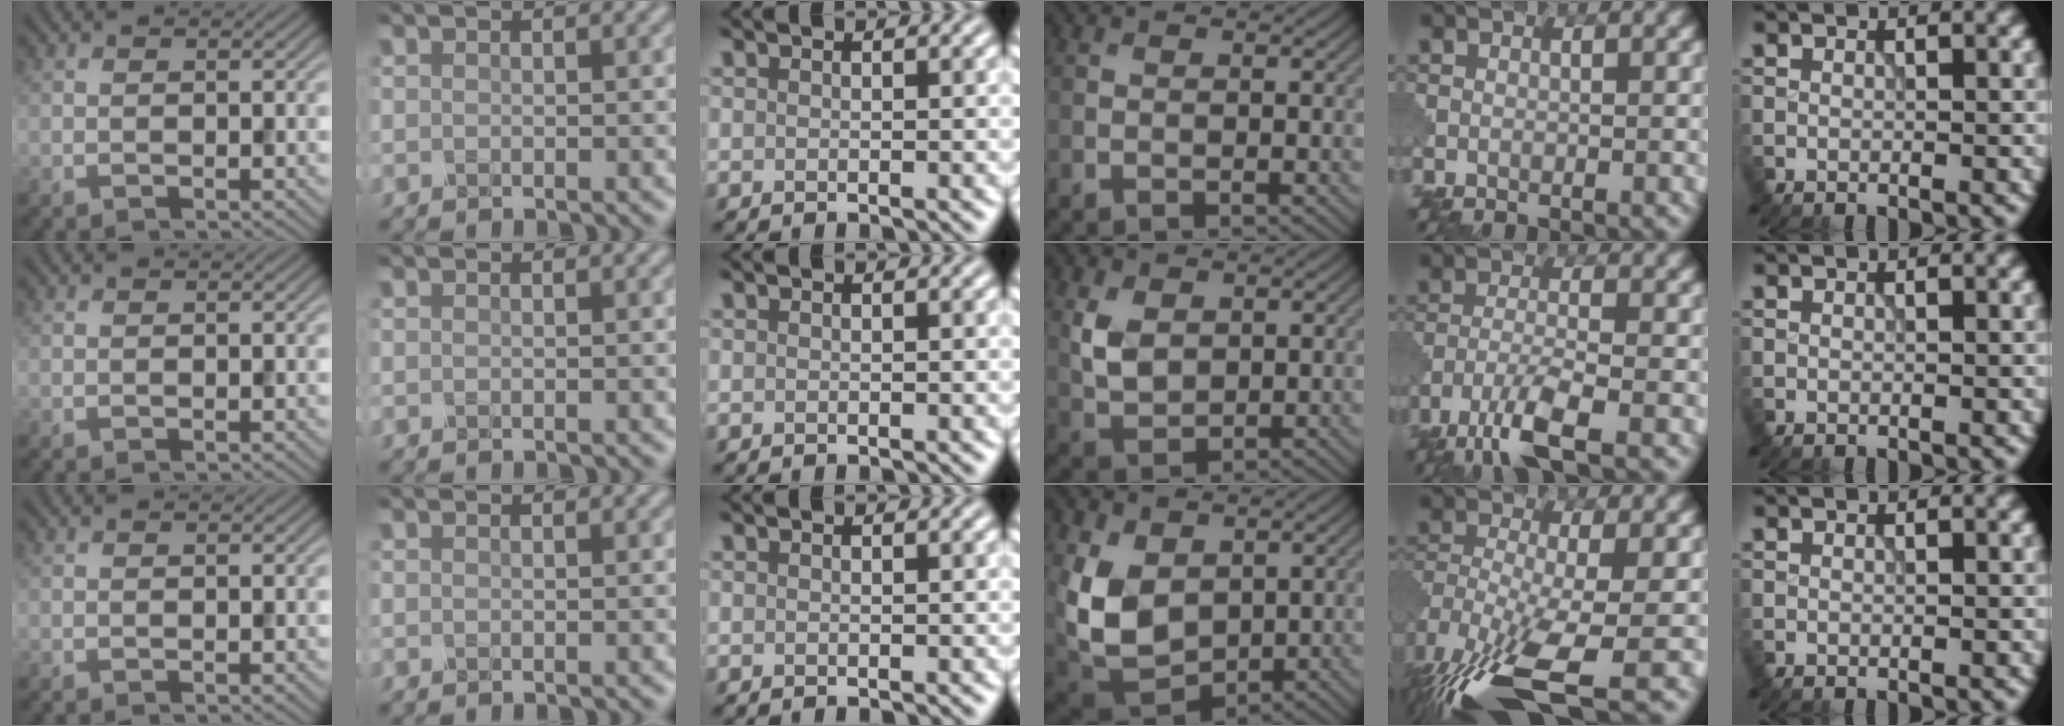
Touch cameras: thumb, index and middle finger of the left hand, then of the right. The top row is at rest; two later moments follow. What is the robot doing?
{"motion": "squeeze", "object": "clothespin"}